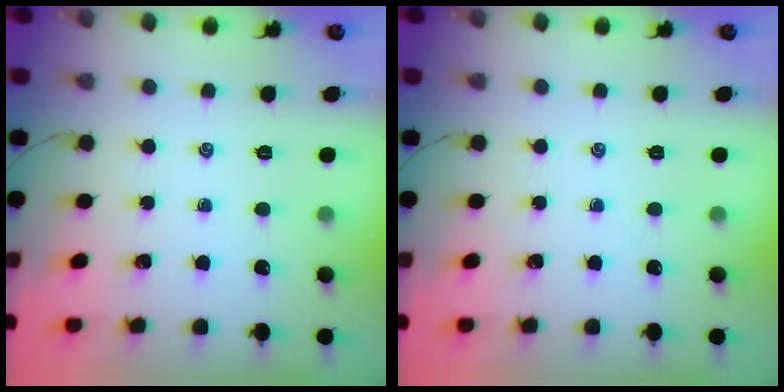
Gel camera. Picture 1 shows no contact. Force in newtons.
{"total": 0.0}